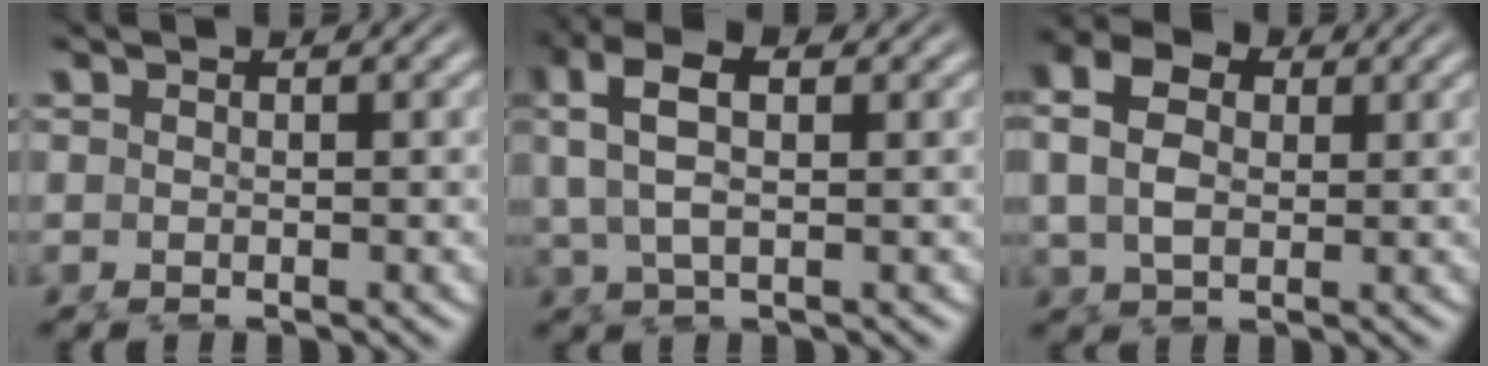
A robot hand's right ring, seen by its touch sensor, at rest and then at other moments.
{"total": 6.2, "force": [2.4, 3.3, 4.6], "torque": [-0.107, 0.010, 0.036]}
{"total": 5.9, "force": [1.5, 4.5, 3.6], "torque": [-0.079, -0.001, 0.022]}